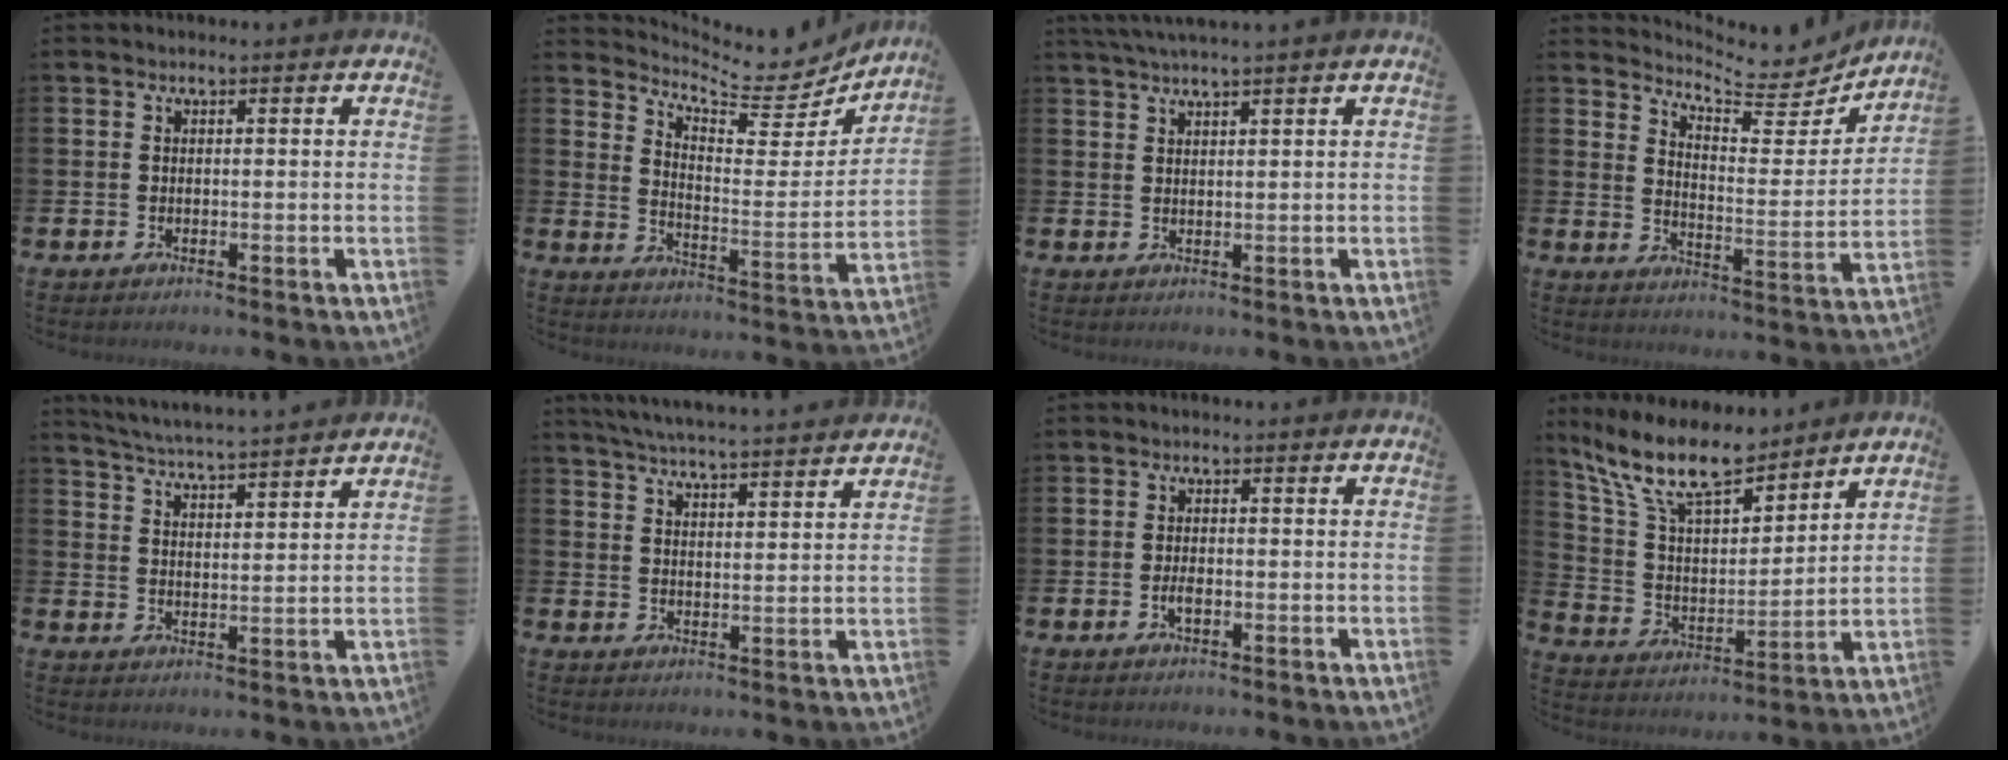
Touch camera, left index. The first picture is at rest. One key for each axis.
{"total": 7.3, "fx": 6.7, "fy": 2.2, "fz": 1.6, "tx": -0.048, "ty": -0.065, "tz": 0.112}
{"total": 2.2, "fx": 2.0, "fy": -0.5, "fz": 0.8, "tx": -0.021, "ty": -0.001, "tz": 0.039}
{"total": 6.7, "fx": 6.5, "fy": 1.3, "fz": 1.1, "tx": -0.035, "ty": -0.064, "tz": 0.108}
{"total": 5.2, "fx": 5.2, "fy": -0.4, "fz": 0.6, "tx": -0.032, "ty": -0.041, "tz": 0.089}
{"total": 5.8, "fx": 5.7, "fy": -0.3, "fz": 1.0, "tx": -0.032, "ty": -0.041, "tz": 0.100}
{"total": 1.8, "fx": -0.5, "fy": 0.8, "fz": 1.5, "tx": -0.026, "ty": -0.002, "tz": -0.009}
{"total": 11.9, "fx": 9.9, "fy": 3.3, "fz": 5.6, "tx": -0.153, "ty": -0.048, "tz": 0.180}